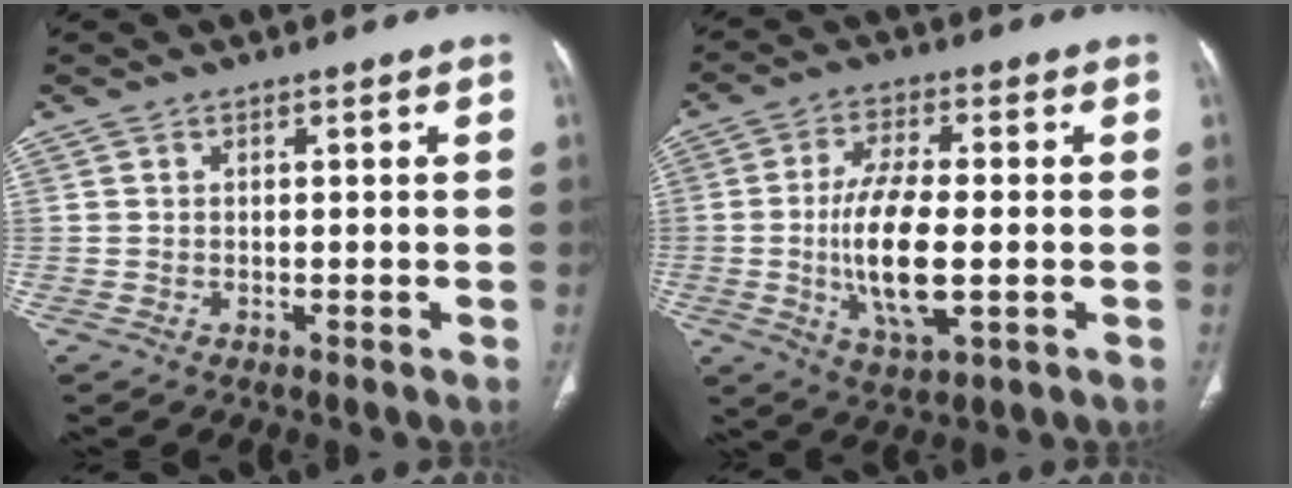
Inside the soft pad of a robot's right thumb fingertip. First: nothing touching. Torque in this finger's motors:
{"motor_torque": [1.67, 3.34, 1.40, -0.30, 0.22]}